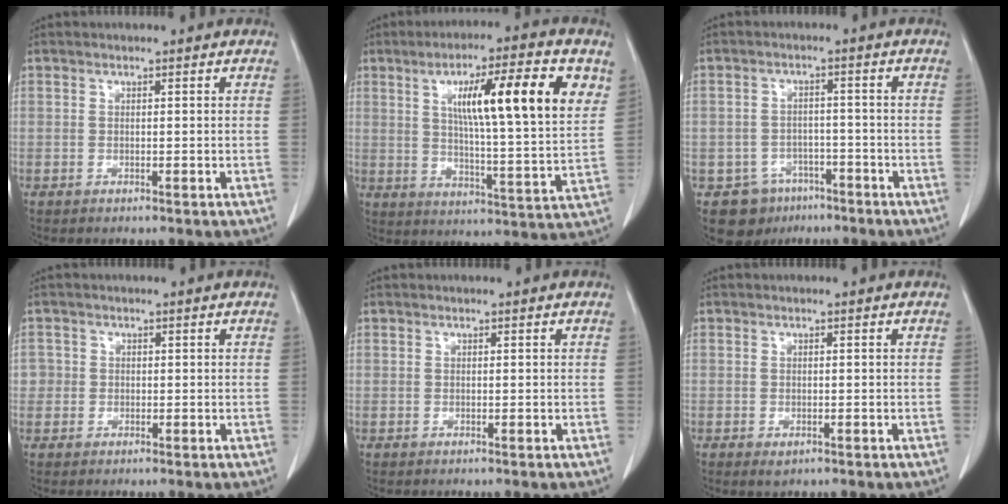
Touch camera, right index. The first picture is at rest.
{"total": 17.3, "force": [6.5, 1.5, 16.0], "torque": [-0.241, 0.009, 0.094]}
{"total": 6.7, "force": [-4.1, 5.1, 0.8], "torque": [-0.008, 0.011, -0.056]}
{"total": 2.1, "force": [0.0, 2.1, 0.0], "torque": [0.016, 0.007, -0.003]}
{"total": 0.0}
{"total": 1.3, "force": [-0.7, 0.6, 0.9], "torque": [-0.013, -0.002, -0.003]}